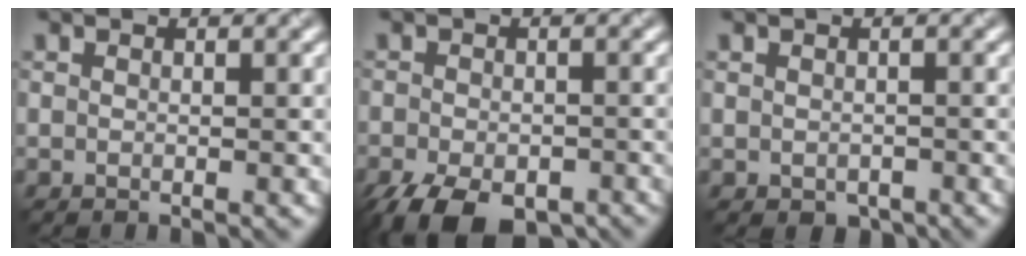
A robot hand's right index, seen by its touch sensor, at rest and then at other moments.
{"total": 7.8, "force": [-5.2, 3.6, 4.7], "torque": [-0.082, -0.028, -0.078]}
{"total": 1.2, "force": [-0.5, 0.8, 0.6], "torque": [-0.010, -0.009, -0.006]}